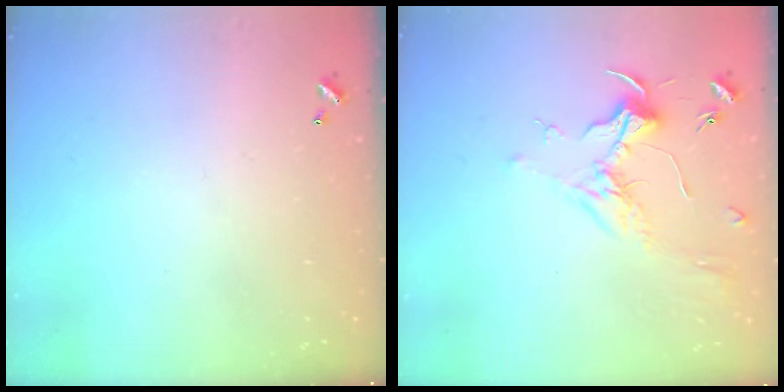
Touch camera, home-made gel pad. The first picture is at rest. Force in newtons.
{"total": 1.9, "press": 1.7, "slide": 0.7}